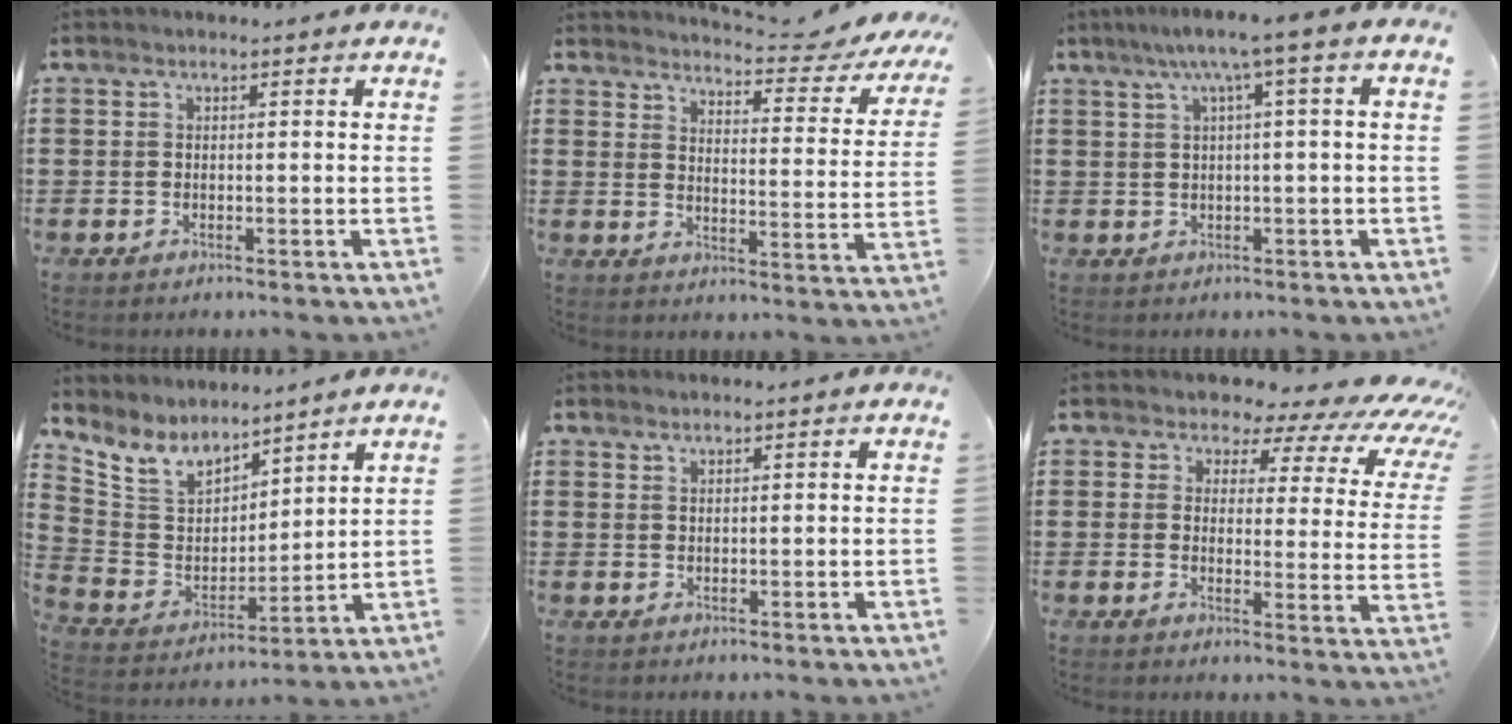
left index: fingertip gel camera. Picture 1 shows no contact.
{"total": 4.7, "force": [4.4, 0.1, 1.7], "torque": [-0.033, -0.043, 0.065]}
{"total": 4.2, "force": [0.7, -0.4, 4.1], "torque": [-0.080, -0.003, 0.003]}
{"total": 7.2, "force": [6.0, 3.6, 1.5], "torque": [-0.074, -0.043, 0.109]}
{"total": 1.2, "force": [1.2, 0.3, 0.1], "torque": [-0.004, 0.000, 0.023]}
{"total": 5.2, "force": [3.9, 2.4, 2.5], "torque": [-0.055, -0.027, 0.059]}